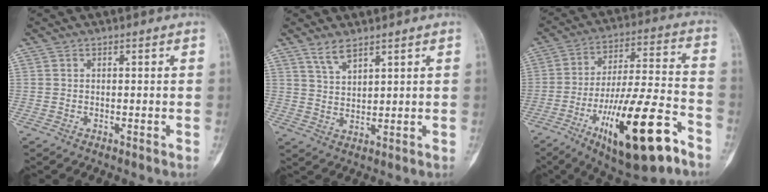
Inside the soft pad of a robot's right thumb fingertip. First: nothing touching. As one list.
[{"total": 4.2, "force": [3.2, 1.3, 2.4], "torque": [-0.044, -0.023, 0.069]}, {"total": 22.8, "force": [-11.2, 6.3, 18.9], "torque": [-0.324, 0.049, -0.177]}]